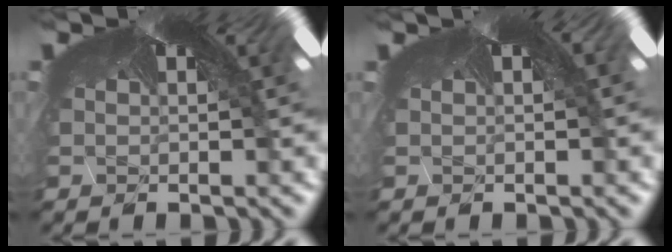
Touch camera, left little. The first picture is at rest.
{"total": 0.0}